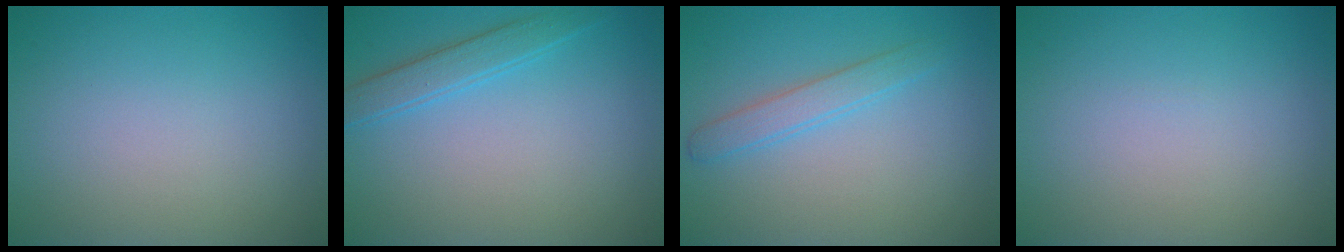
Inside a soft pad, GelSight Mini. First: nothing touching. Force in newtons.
{"total": 2.2, "press": 2.2, "slide": 0.2}
{"total": 2.0, "press": 2.0, "slide": 0.0}
{"total": 0.0}